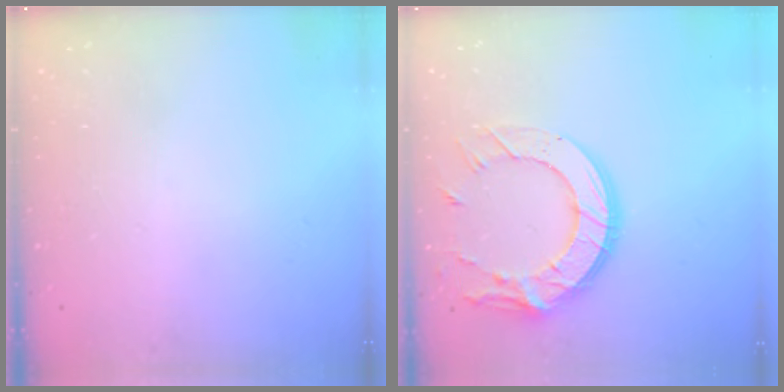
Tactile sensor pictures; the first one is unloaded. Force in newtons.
{"total": 17.3, "press": 17.2, "slide": 1.3}